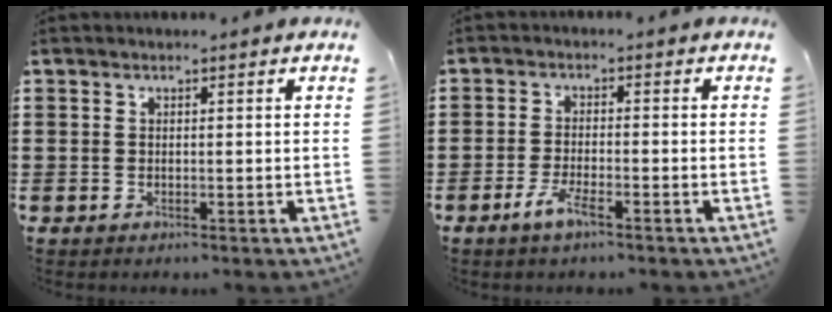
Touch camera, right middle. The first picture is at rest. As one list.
[{"total": 3.8, "force": [-2.4, 0.9, 2.9], "torque": [-0.060, 0.002, -0.048]}]